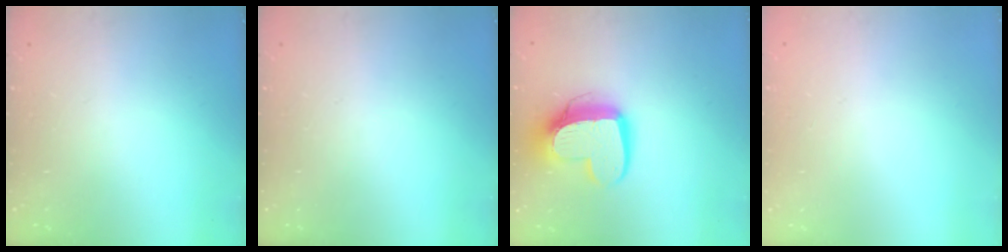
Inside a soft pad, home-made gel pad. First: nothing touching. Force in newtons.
{"total": 0.0}
{"total": 14.1, "press": 14.0, "slide": 1.2}
{"total": 0.7, "press": 0.6, "slide": 0.3}